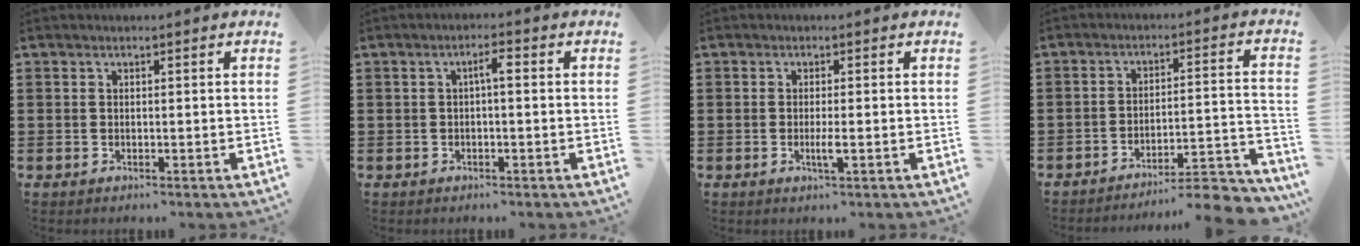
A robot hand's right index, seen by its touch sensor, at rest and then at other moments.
{"total": 2.2, "force": [0.0, 0.4, 2.2], "torque": [-0.042, 0.005, -0.003]}
{"total": 2.2, "force": [-0.6, 0.0, 2.1], "torque": [-0.036, -0.003, -0.012]}
{"total": 6.5, "force": [-6.1, 0.1, 2.3], "torque": [-0.032, -0.004, -0.119]}